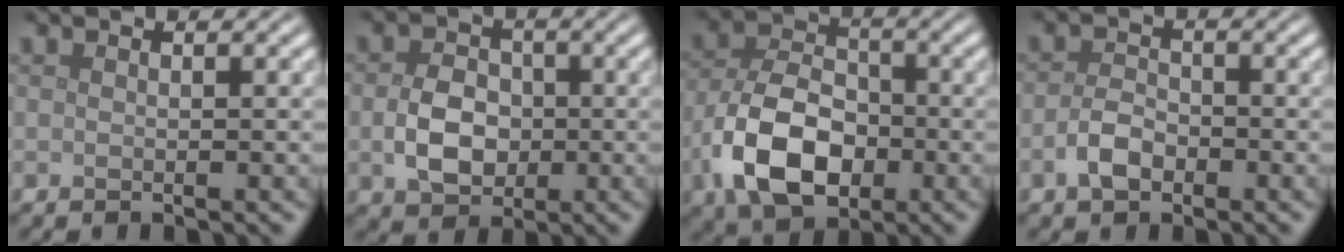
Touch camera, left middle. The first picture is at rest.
{"total": 4.2, "force": [-0.6, 3.2, 2.7], "torque": [-0.051, -0.001, -0.012]}
{"total": 8.6, "force": [-2.9, 5.5, 5.9], "torque": [-0.125, -0.005, -0.060]}
{"total": 2.6, "force": [-1.2, 1.6, 1.6], "torque": [-0.032, 0.004, -0.028]}